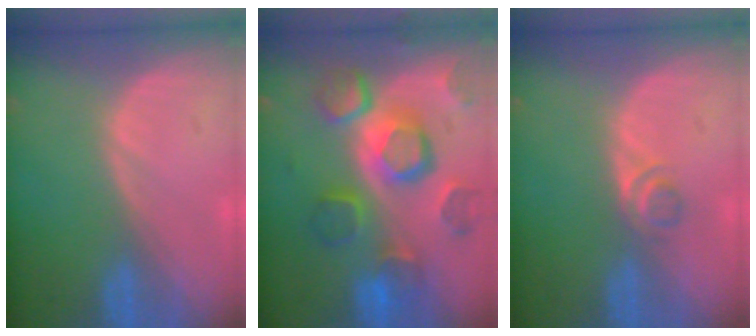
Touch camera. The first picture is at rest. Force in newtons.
{"total": 12.2, "press": 10.6, "slide": 6.0}
{"total": 2.2, "press": 2.0, "slide": 0.9}